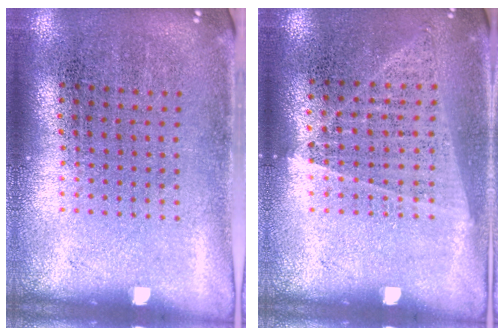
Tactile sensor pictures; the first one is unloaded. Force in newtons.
{"total": 1.0, "press": 1.0, "slide": 0.1}